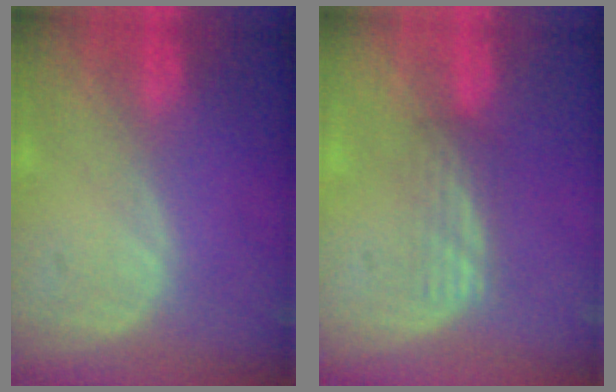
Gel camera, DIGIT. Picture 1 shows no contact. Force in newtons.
{"total": 3.1, "press": 2.5, "slide": 1.7}